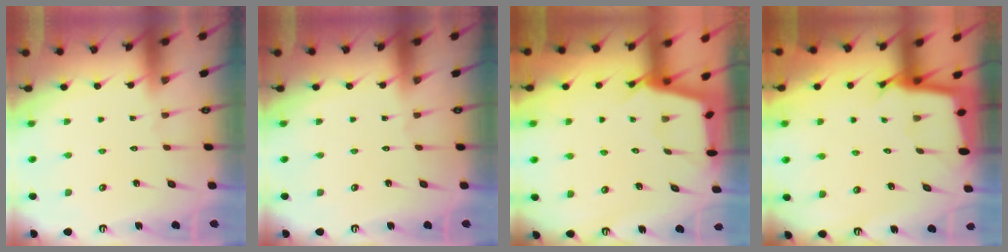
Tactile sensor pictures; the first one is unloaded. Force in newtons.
{"total": 0.0}
{"total": 2.5, "press": 2.5, "slide": 0.3}
{"total": 2.5, "press": 2.5, "slide": 0.1}